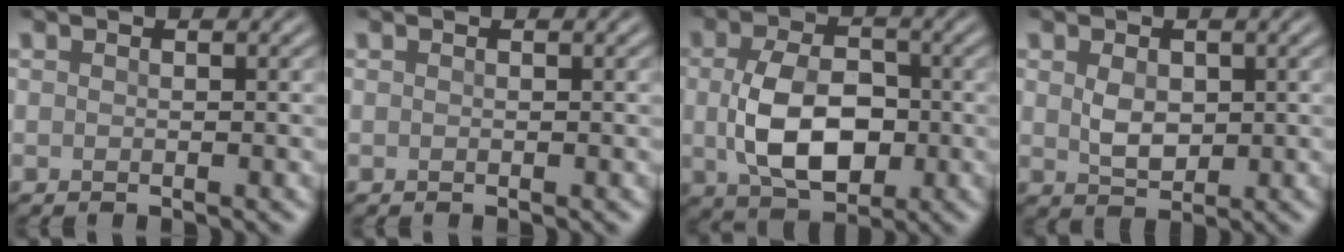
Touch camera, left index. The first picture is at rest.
{"total": 0.0}
{"total": 7.1, "force": [-0.4, 4.5, 5.5], "torque": [-0.114, -0.008, -0.007]}
{"total": 2.5, "force": [0.4, 1.7, 1.8], "torque": [-0.039, -0.003, 0.012]}